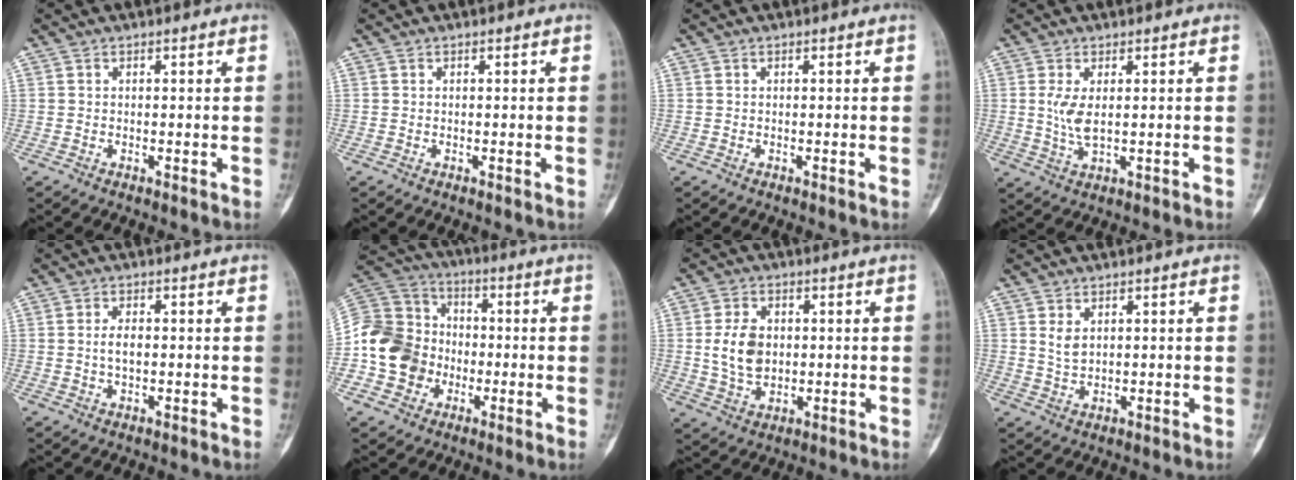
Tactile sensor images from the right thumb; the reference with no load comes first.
{"total": 0.0}
{"total": 0.0}
{"total": 4.3, "force": [0.5, 1.6, 3.9], "torque": [-0.091, -0.010, 0.017]}
{"total": 2.9, "force": [-0.1, 1.6, 2.5], "torque": [-0.042, 0.002, -0.003]}
{"total": 16.5, "force": [-3.8, 14.3, 7.3], "torque": [-0.132, 0.049, -0.071]}
{"total": 8.1, "force": [0.5, 5.7, 5.7], "torque": [-0.087, -0.002, 0.014]}
{"total": 2.6, "force": [1.0, 1.6, 1.8], "torque": [-0.024, -0.007, 0.023]}